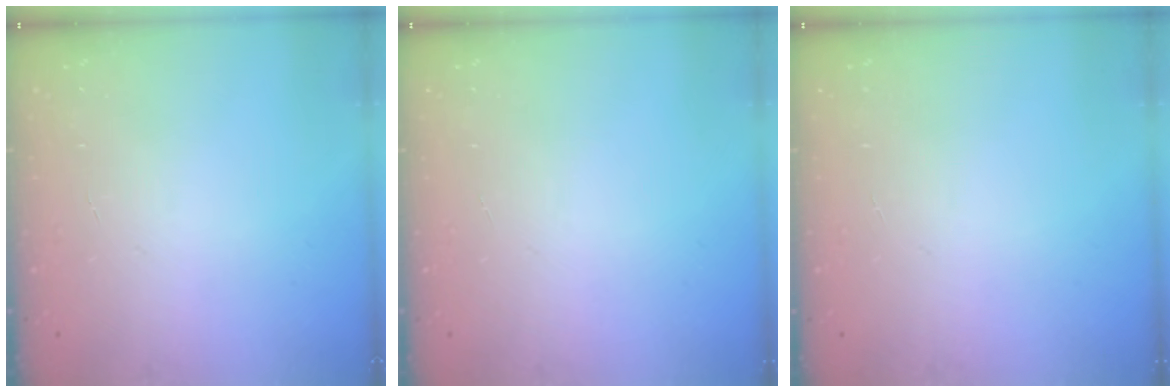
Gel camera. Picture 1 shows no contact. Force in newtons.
{"total": 0.0}
{"total": 0.0}